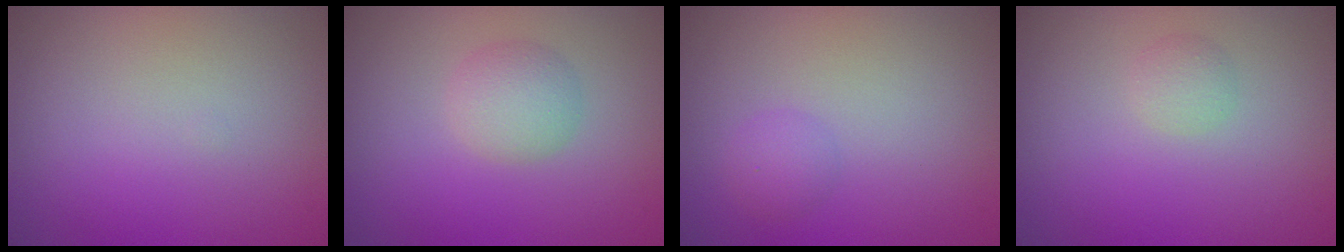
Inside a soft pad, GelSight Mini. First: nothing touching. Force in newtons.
{"total": 2.3, "press": 2.3, "slide": 0.1}
{"total": 1.4, "press": 1.3, "slide": 0.2}
{"total": 1.1, "press": 1.1, "slide": 0.1}